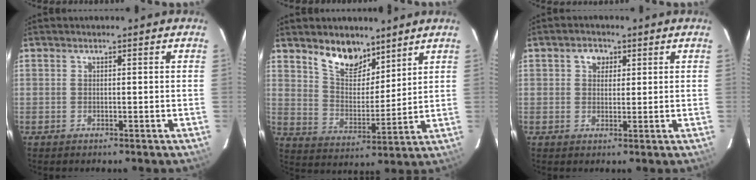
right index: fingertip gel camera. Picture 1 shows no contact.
{"total": 10.1, "force": [7.6, 4.8, 4.6], "torque": [-0.077, -0.003, 0.141]}
{"total": 3.0, "force": [1.2, 2.5, 1.2], "torque": [-0.014, 0.012, 0.020]}